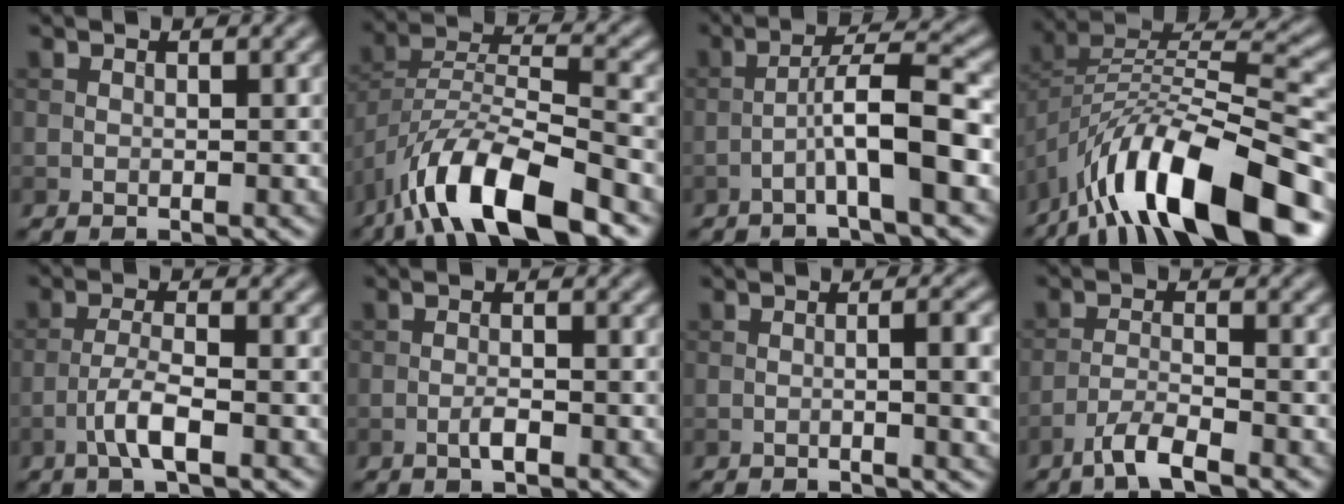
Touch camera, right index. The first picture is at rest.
{"total": 11.3, "force": [-7.5, 3.5, 7.7], "torque": [-0.130, 0.007, -0.150]}
{"total": 5.8, "force": [-2.3, 0.5, 5.3], "torque": [-0.087, 0.024, -0.045]}
{"total": 15.0, "force": [-9.6, 4.9, 10.4], "torque": [-0.186, 0.014, -0.166]}
{"total": 3.5, "force": [-1.7, 0.7, 2.9], "torque": [-0.058, 0.009, -0.040]}
{"total": 1.6, "force": [-0.8, 0.3, 1.4], "torque": [-0.027, 0.002, -0.019]}
{"total": 4.4, "force": [-0.5, 1.2, 4.2], "torque": [-0.057, 0.001, -0.009]}
{"total": 3.4, "force": [-2.5, 0.5, 2.3], "torque": [-0.044, 0.003, -0.056]}